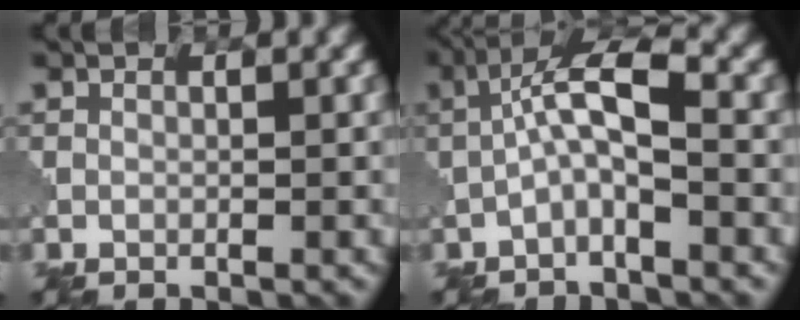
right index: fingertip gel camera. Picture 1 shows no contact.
{"total": 4.9, "force": [-0.5, 1.3, 4.7], "torque": [-0.085, 0.022, -0.021]}